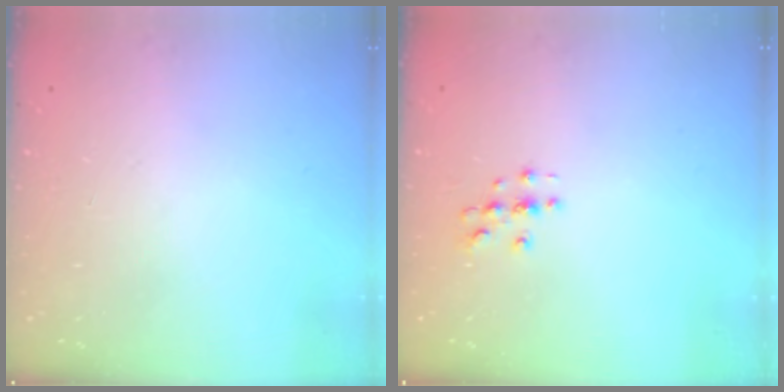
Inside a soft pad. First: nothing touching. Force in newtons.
{"total": 2.8, "press": 2.8, "slide": 0.2}